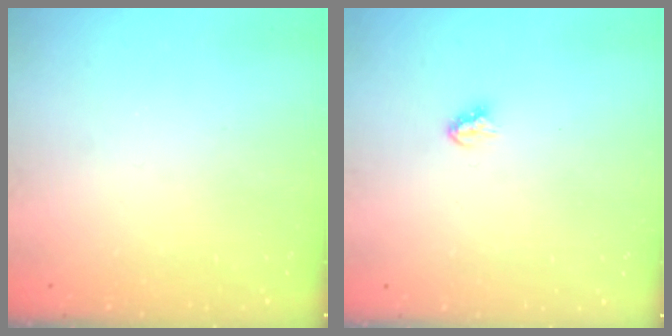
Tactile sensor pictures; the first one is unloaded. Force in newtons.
{"total": 3.4, "press": 3.4, "slide": 0.3}